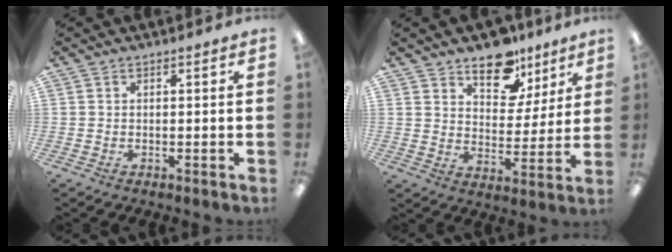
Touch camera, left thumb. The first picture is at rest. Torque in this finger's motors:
{"motor_torque": [1.14, 1.23, 0.81, -0.66, 0.01]}